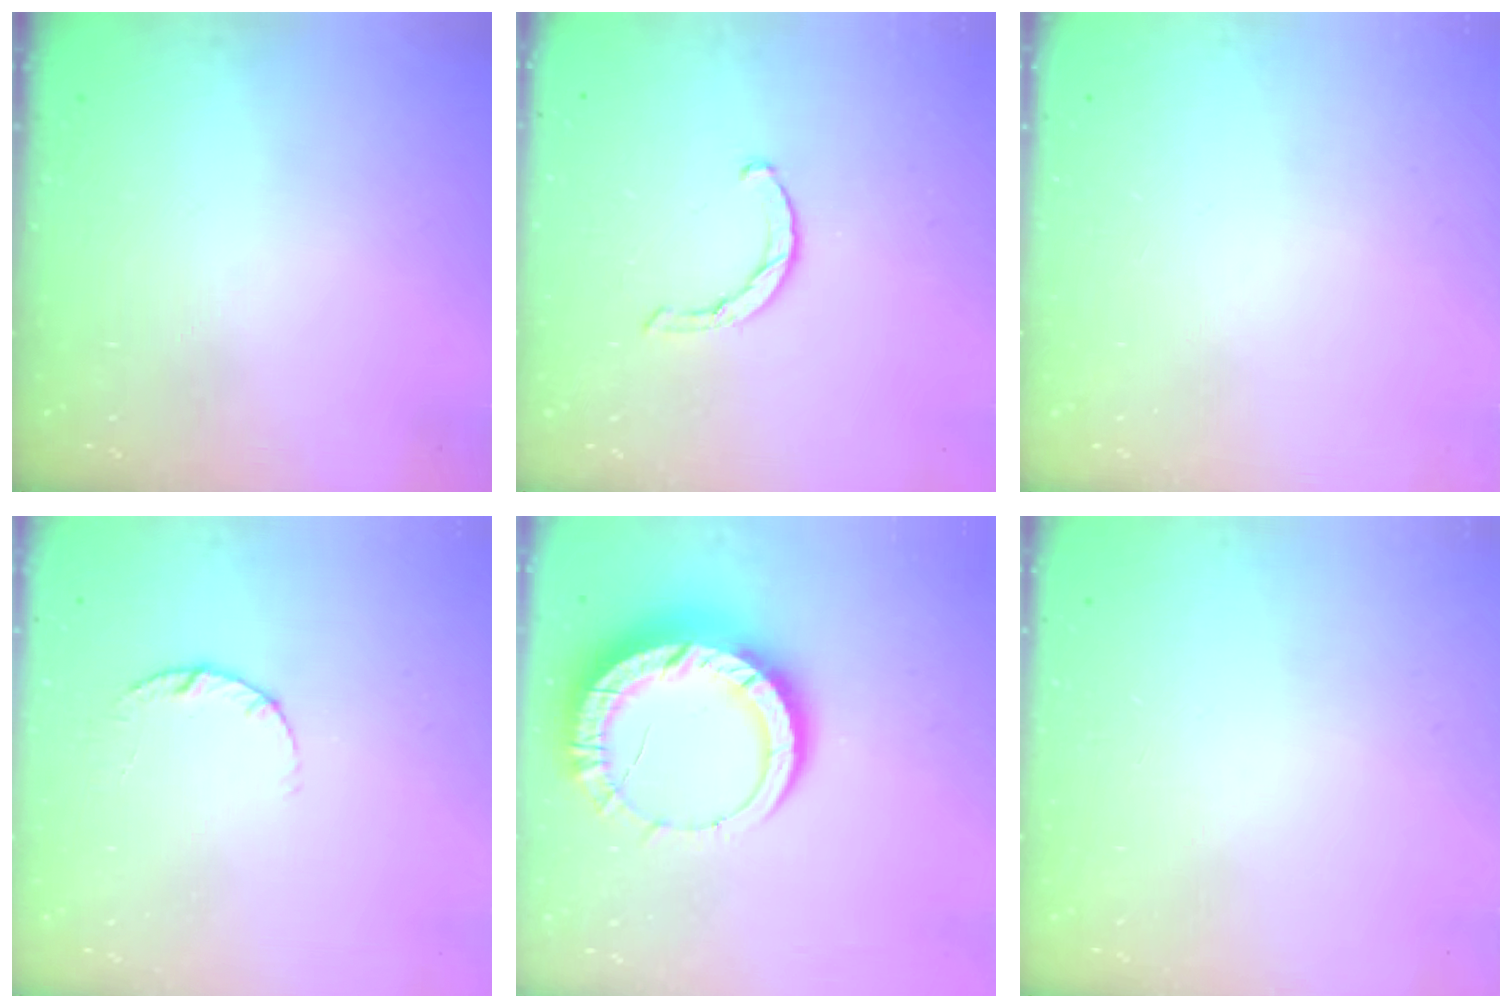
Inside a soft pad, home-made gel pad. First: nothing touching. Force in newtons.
{"total": 1.9, "press": 1.9, "slide": 0.3}
{"total": 0.0}
{"total": 3.6, "press": 3.6, "slide": 0.5}
{"total": 13.7, "press": 13.6, "slide": 1.4}
{"total": 2.6, "press": 2.6, "slide": 0.2}